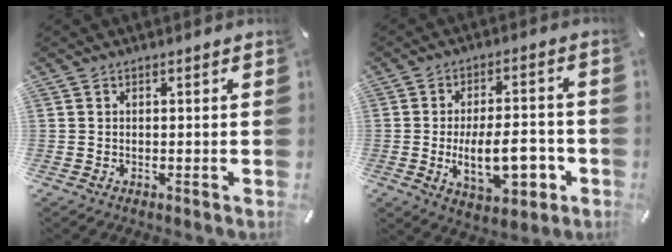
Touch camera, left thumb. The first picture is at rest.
{"total": 14.4, "force": [-3.1, 6.8, 12.3], "torque": [-0.191, -0.004, -0.050]}